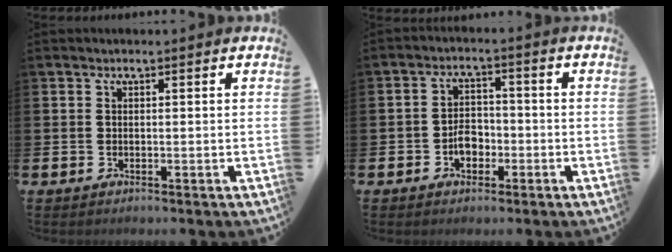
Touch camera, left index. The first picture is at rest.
{"total": 3.5, "force": [-1.4, 2.5, 2.0], "torque": [-0.029, 0.001, -0.031]}